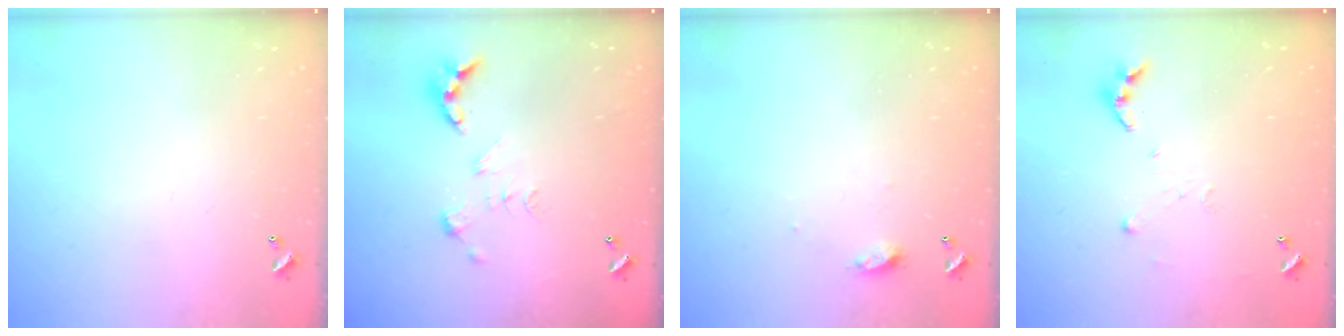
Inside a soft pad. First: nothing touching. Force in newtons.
{"total": 3.3, "press": 3.3, "slide": 0.4}
{"total": 4.0, "press": 4.0, "slide": 0.5}
{"total": 4.9, "press": 4.8, "slide": 0.5}